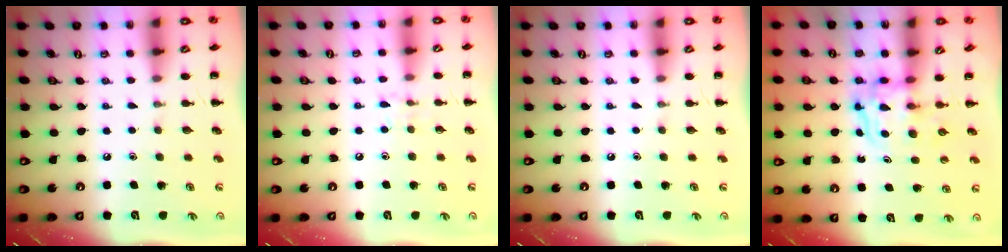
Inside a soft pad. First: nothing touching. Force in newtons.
{"total": 5.5, "press": 5.1, "slide": 1.8}
{"total": 0.0}
{"total": 3.6, "press": 3.6, "slide": 0.2}